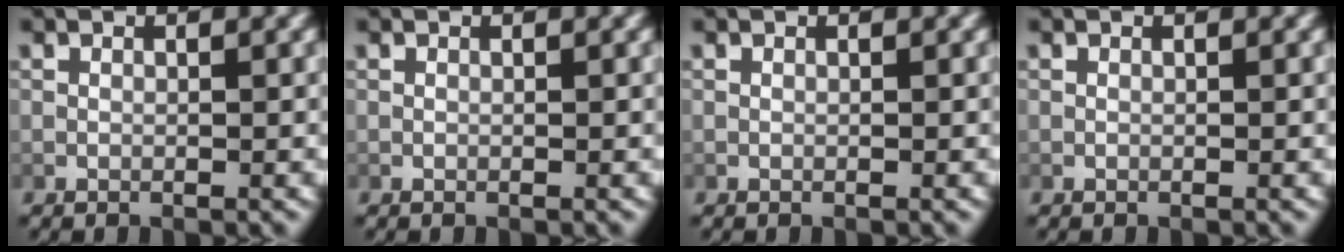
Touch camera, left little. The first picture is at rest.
{"total": 0.0}
{"total": 0.0}
{"total": 0.0}